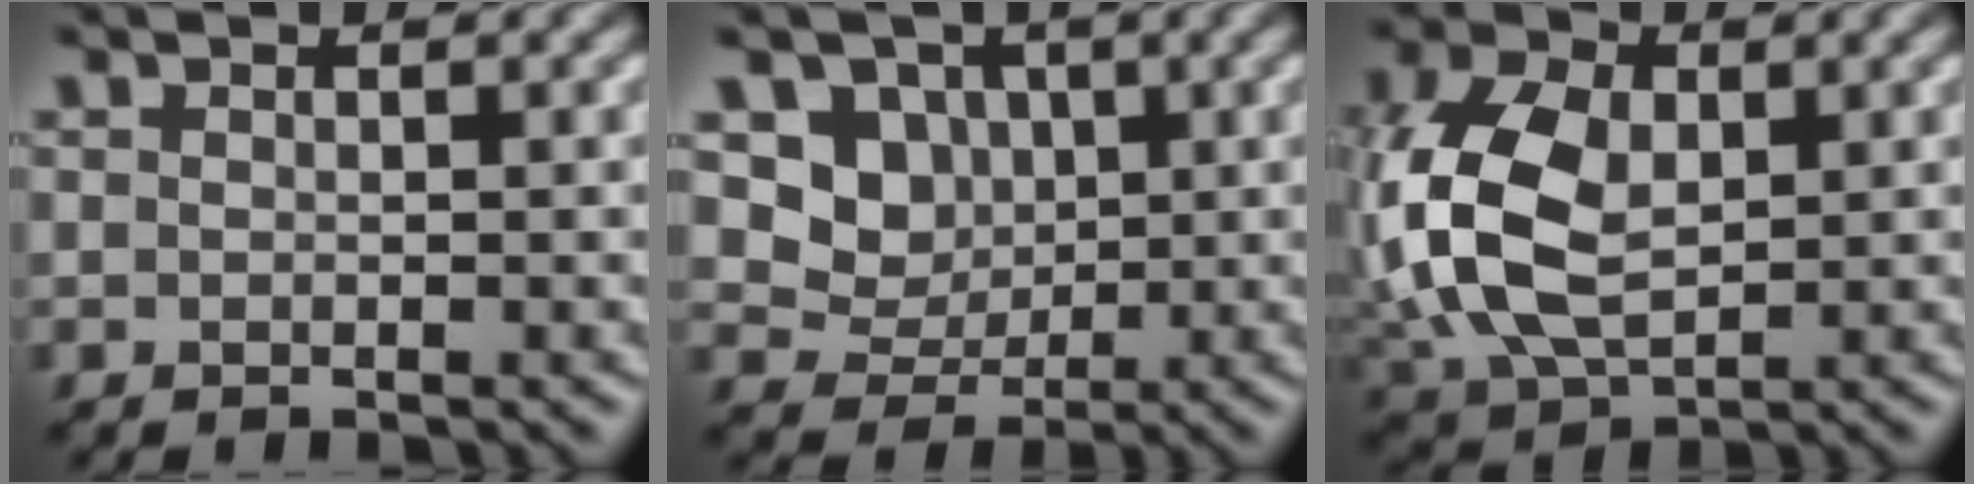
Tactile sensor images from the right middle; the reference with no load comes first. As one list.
[{"total": 3.9, "force": [1.4, 3.5, 1.1], "torque": [-0.029, -0.014, 0.026]}, {"total": 9.7, "force": [0.6, 6.5, 7.1], "torque": [-0.182, 0.007, 0.009]}]